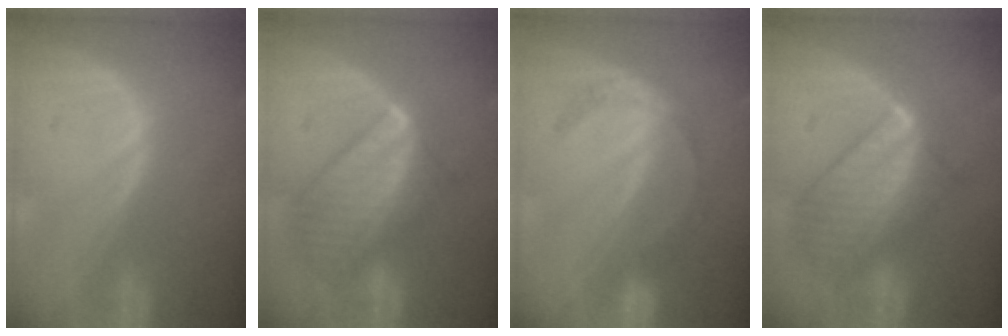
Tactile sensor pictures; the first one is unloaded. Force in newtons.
{"total": 10.2, "press": 10.2, "slide": 0.8}
{"total": 4.5, "press": 4.4, "slide": 0.7}
{"total": 10.2, "press": 10.1, "slide": 0.8}